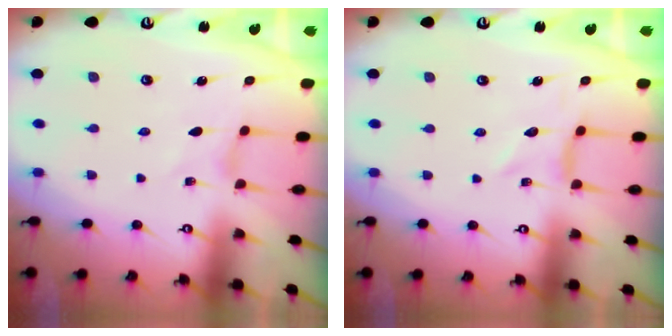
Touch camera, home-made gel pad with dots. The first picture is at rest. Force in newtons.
{"total": 0.0}